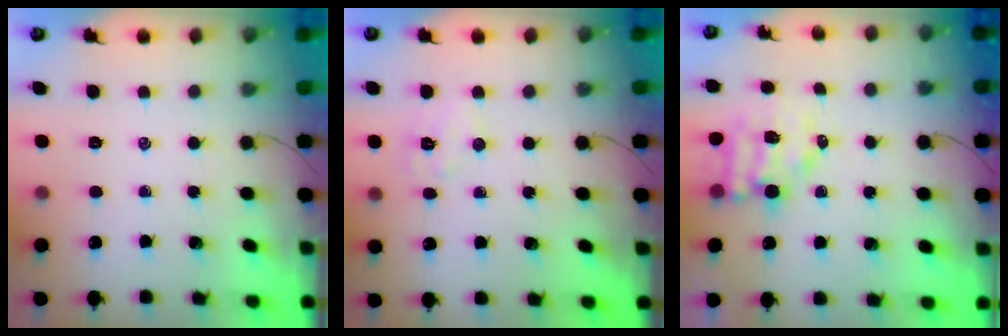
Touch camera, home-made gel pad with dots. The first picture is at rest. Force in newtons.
{"total": 5.1, "press": 5.0, "slide": 1.0}
{"total": 7.3, "press": 7.2, "slide": 0.8}